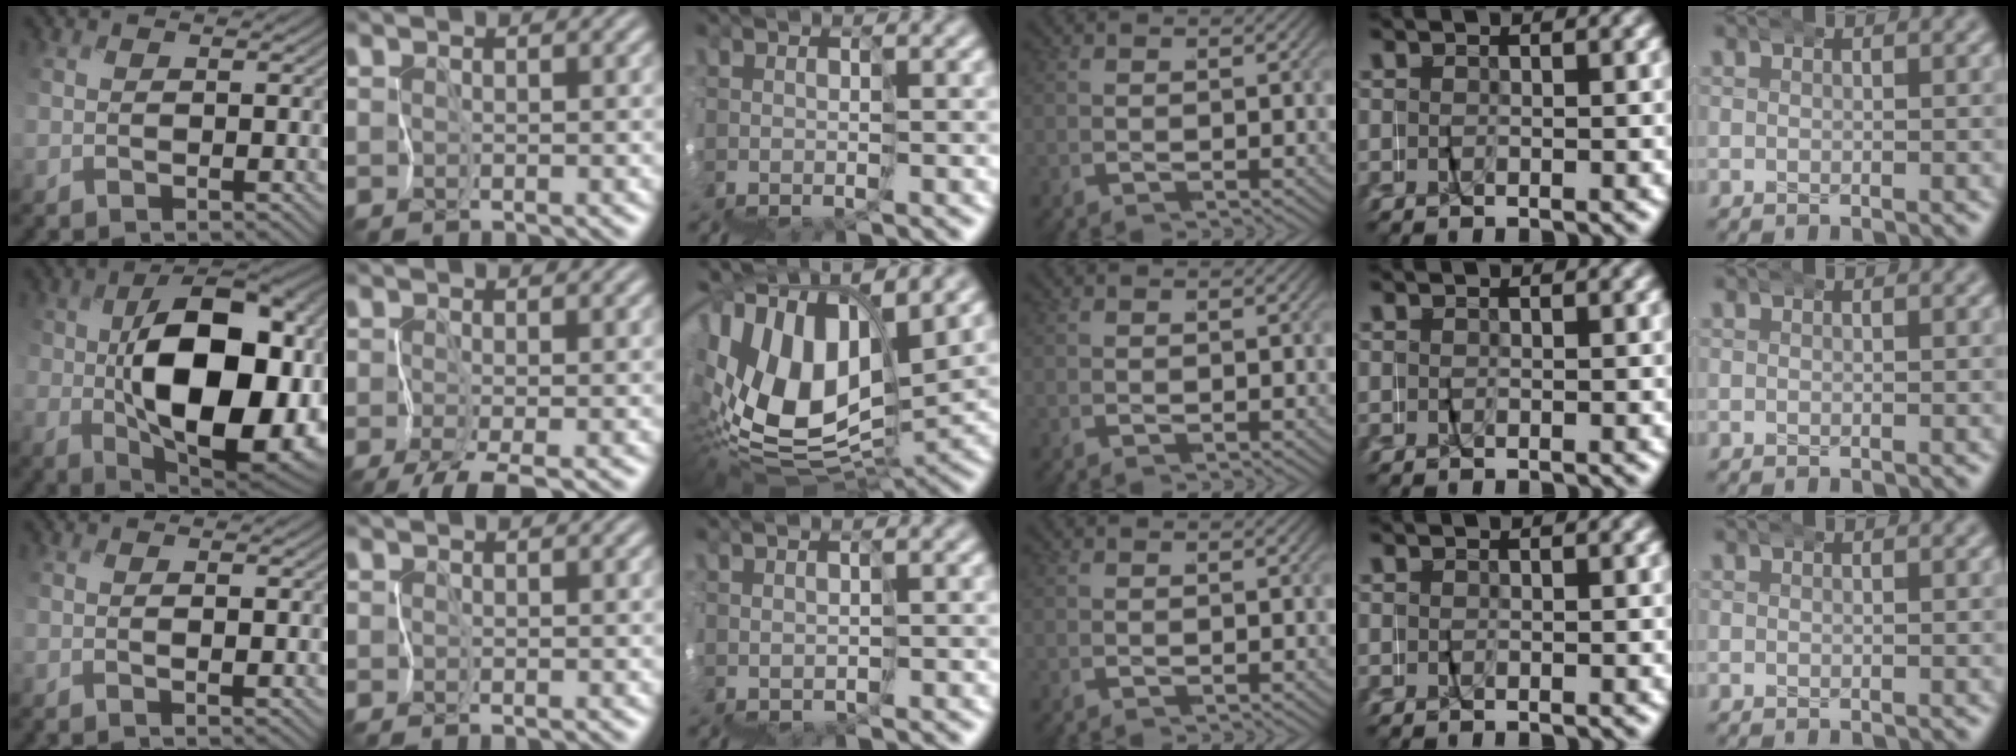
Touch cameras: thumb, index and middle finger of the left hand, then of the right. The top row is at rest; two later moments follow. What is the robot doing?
{"motion": "wrap", "object": "napkin"}